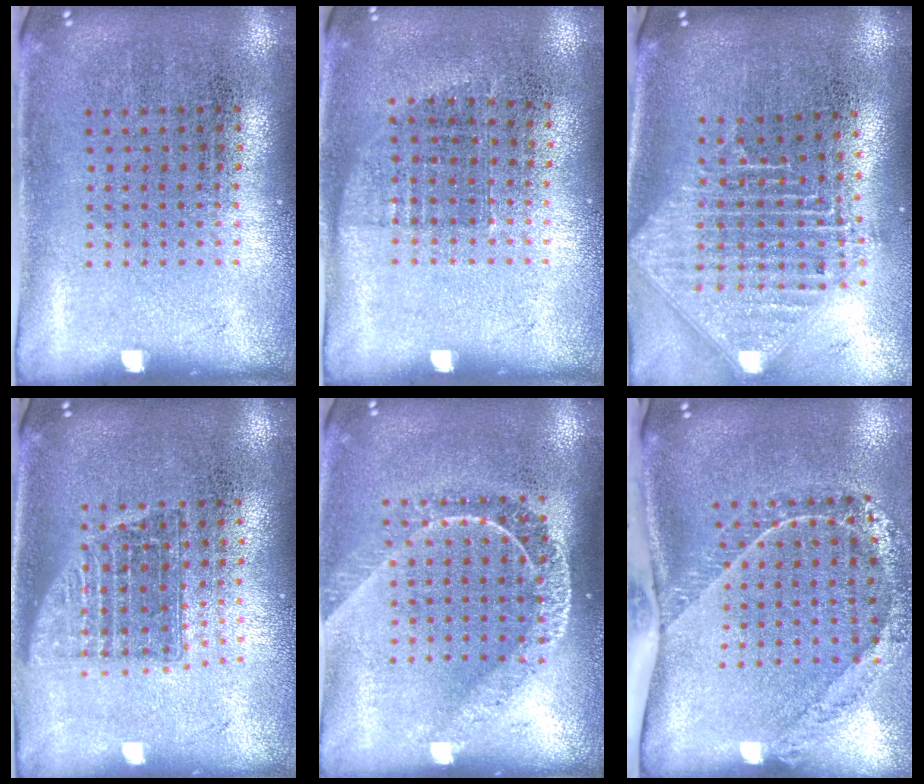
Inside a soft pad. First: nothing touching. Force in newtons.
{"total": 0.7, "press": 0.6, "slide": 0.4}
{"total": 2.5, "press": 1.9, "slide": 1.7}
{"total": 1.4, "press": 1.1, "slide": 0.9}
{"total": 1.8, "press": 1.4, "slide": 1.0}
{"total": 1.8, "press": 1.5, "slide": 1.1}